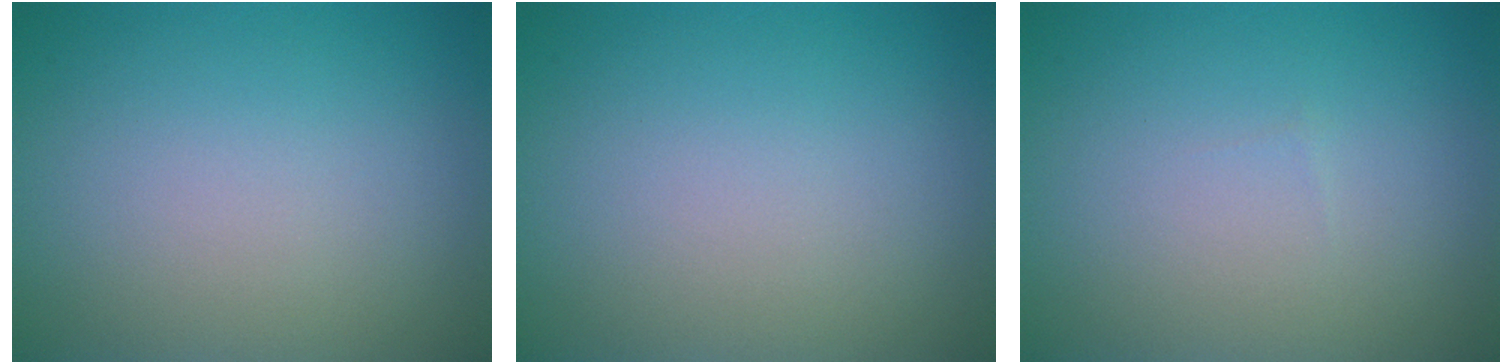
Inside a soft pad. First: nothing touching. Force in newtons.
{"total": 0.0}
{"total": 0.0}